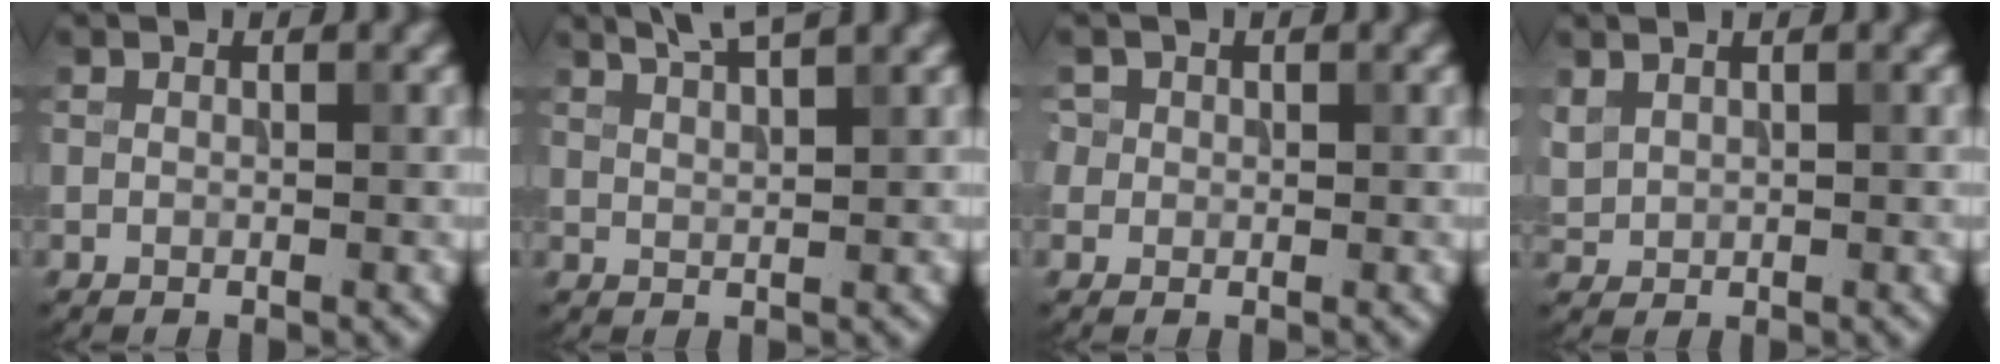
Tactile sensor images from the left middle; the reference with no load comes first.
{"total": 3.7, "force": [2.8, 0.9, 2.2], "torque": [-0.011, 0.020, 0.023]}
{"total": 1.7, "force": [0.5, 1.6, 0.5], "torque": [-0.010, 0.004, 0.014]}
{"total": 1.2, "force": [0.8, 0.8, 0.5], "torque": [-0.012, 0.002, 0.024]}